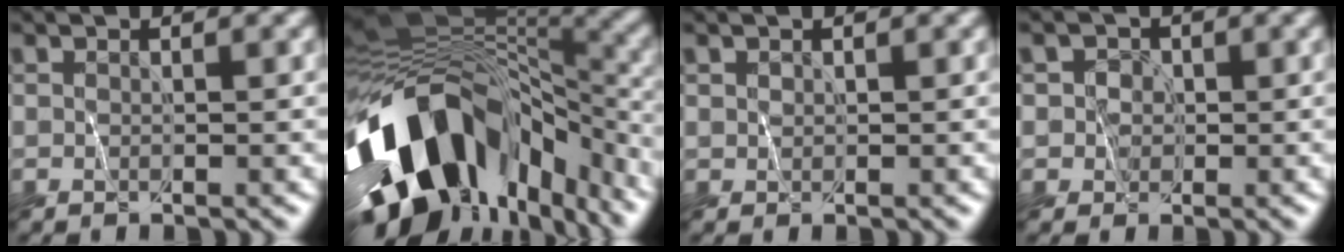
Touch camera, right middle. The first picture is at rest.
{"total": 15.7, "force": [-7.0, 9.6, 10.3], "torque": [-0.190, 0.000, -0.108]}
{"total": 0.6, "force": [0.5, 0.3, -0.2], "torque": [0.008, 0.001, 0.006]}
{"total": 2.2, "force": [0.6, 2.1, 0.3], "torque": [0.020, 0.013, 0.001]}